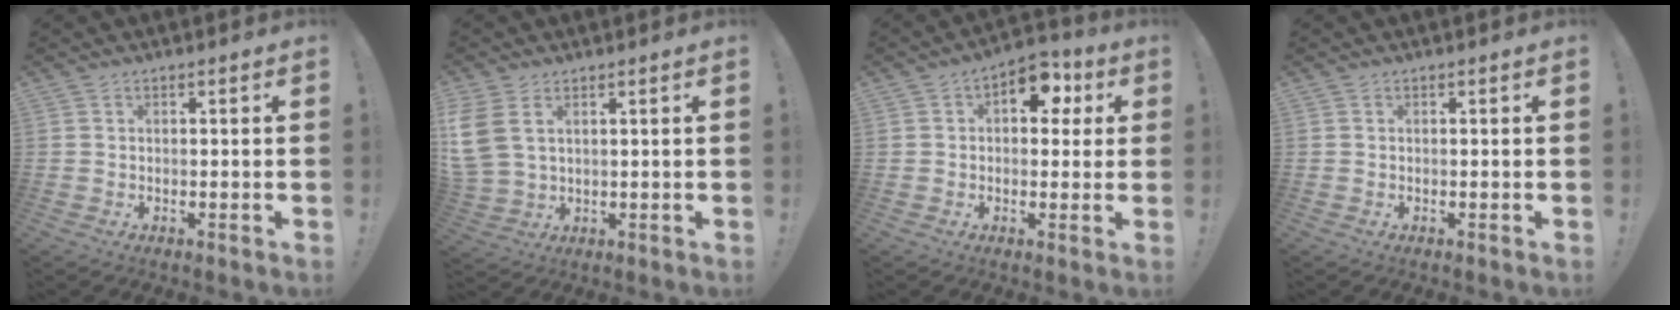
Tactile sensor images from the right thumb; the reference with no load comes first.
{"total": 8.1, "force": [3.8, 4.9, 5.3], "torque": [-0.125, -0.017, 0.075]}
{"total": 8.4, "force": [3.4, 5.6, 5.2], "torque": [-0.066, -0.010, 0.061]}
{"total": 0.0}